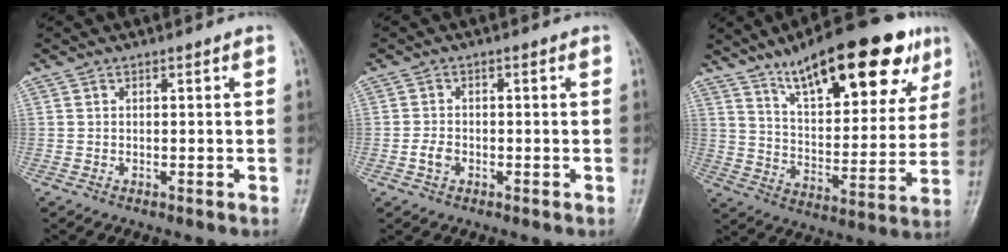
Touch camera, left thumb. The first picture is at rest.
{"total": 2.5, "force": [-1.0, 1.7, 1.5], "torque": [-0.026, 0.005, -0.021]}
{"total": 24.7, "force": [14.8, 8.5, 17.9], "torque": [-0.227, -0.038, 0.231]}